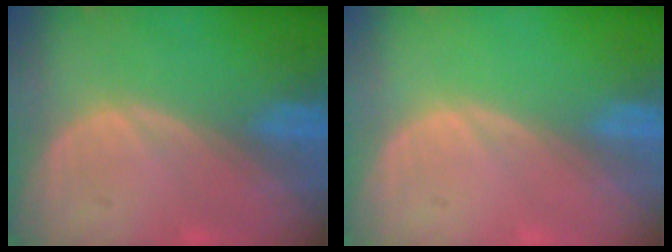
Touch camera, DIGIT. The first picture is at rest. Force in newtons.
{"total": 0.0}